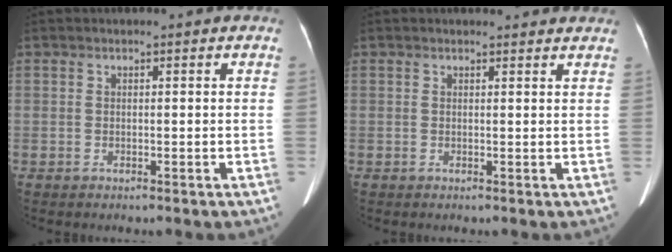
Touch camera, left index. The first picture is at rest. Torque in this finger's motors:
{"motor_torque": [0.33, -0.38, -0.01, 0.01]}